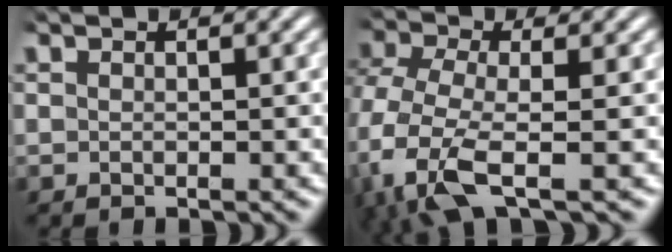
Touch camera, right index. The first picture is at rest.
{"total": 8.9, "force": [-2.8, 6.6, 5.2], "torque": [-0.163, -0.054, -0.037]}